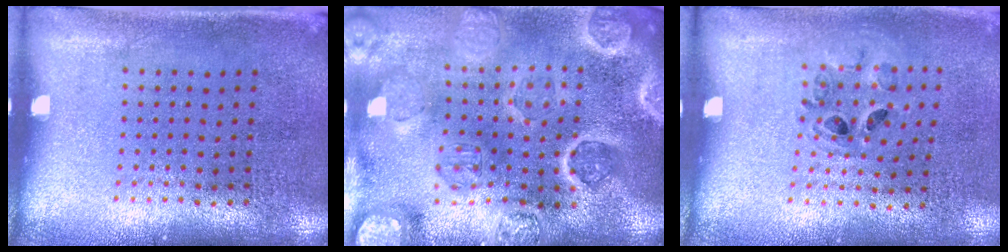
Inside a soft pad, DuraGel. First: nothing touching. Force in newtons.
{"total": 5.0, "press": 4.3, "slide": 2.4}
{"total": 0.9, "press": 0.8, "slide": 0.3}